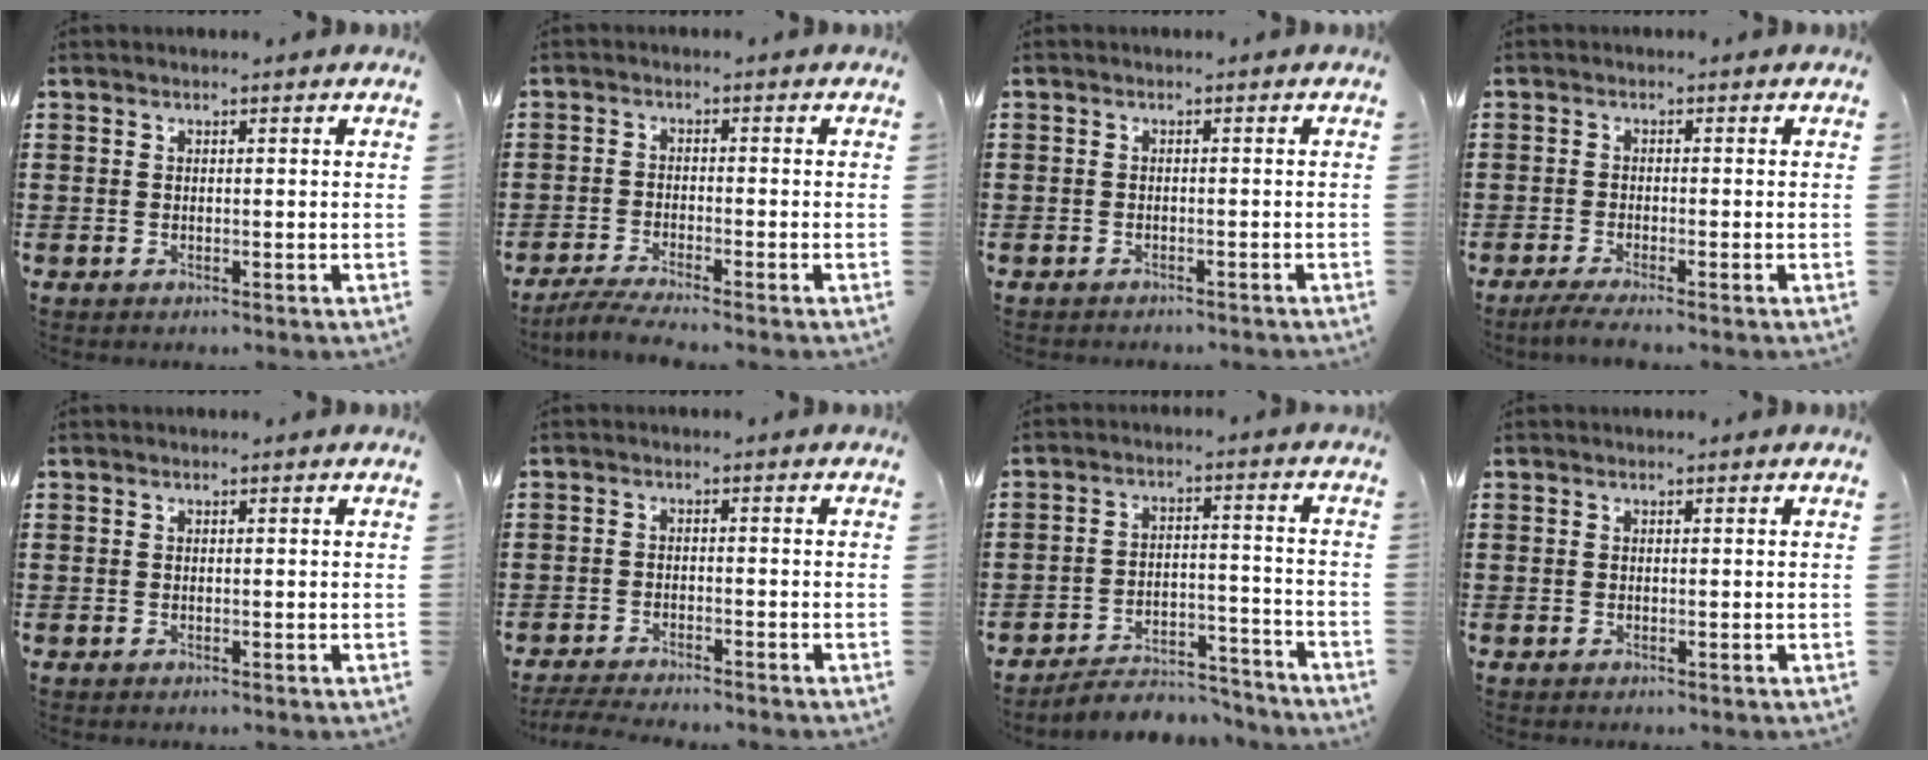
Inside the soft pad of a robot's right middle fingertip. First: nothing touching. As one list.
[{"total": 3.0, "force": [-2.7, -0.3, 1.2], "torque": [-0.030, -0.007, -0.054]}, {"total": 1.0, "force": [-1.0, 0.1, -0.1], "torque": [-0.001, 0.001, -0.022]}, {"total": 1.7, "force": [-1.3, -0.1, 1.0], "torque": [-0.025, -0.004, -0.027]}, {"total": 0.0}, {"total": 2.9, "force": [-2.8, 0.0, 0.7], "torque": [-0.021, -0.004, -0.059]}, {"total": 5.0, "force": [-4.9, 0.8, 0.9], "torque": [-0.019, 0.007, -0.098]}, {"total": 0.0}]